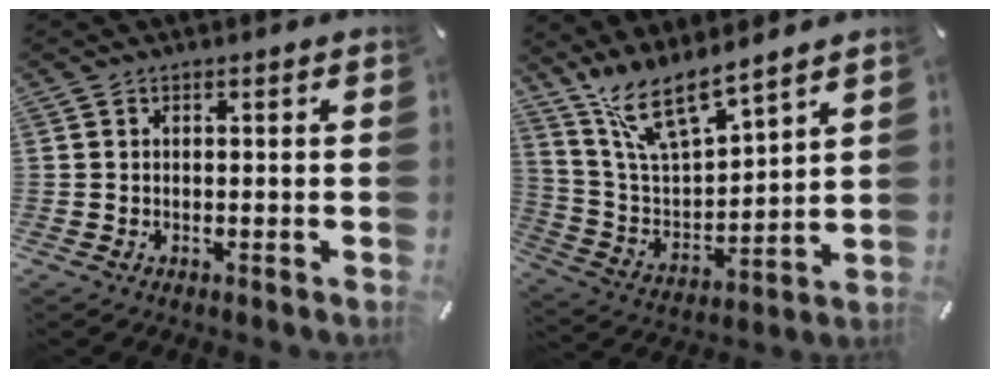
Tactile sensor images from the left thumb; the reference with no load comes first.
{"total": 12.9, "force": [11.2, 2.8, 5.7], "torque": [-0.142, -0.075, 0.203]}